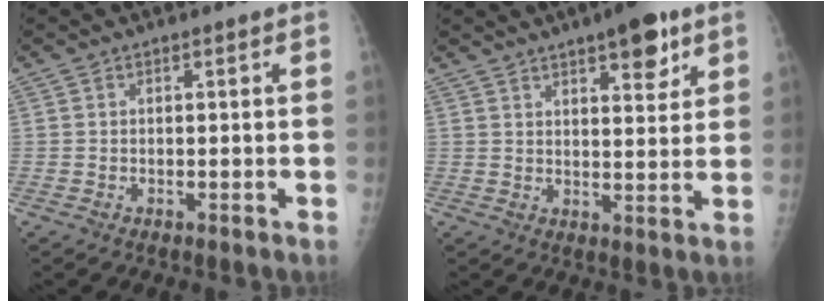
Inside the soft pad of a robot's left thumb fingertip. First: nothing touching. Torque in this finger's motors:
{"motor_torque": [0.12, 0.25, -0.01, -0.18, 0.10]}